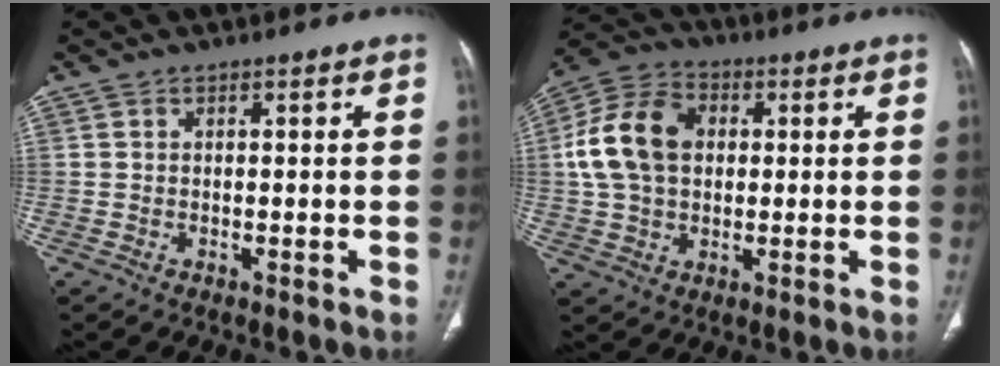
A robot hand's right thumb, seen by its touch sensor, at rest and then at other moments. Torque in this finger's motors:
{"motor_torque": [0.57, 0.89, 0.50, -0.30, 0.28]}